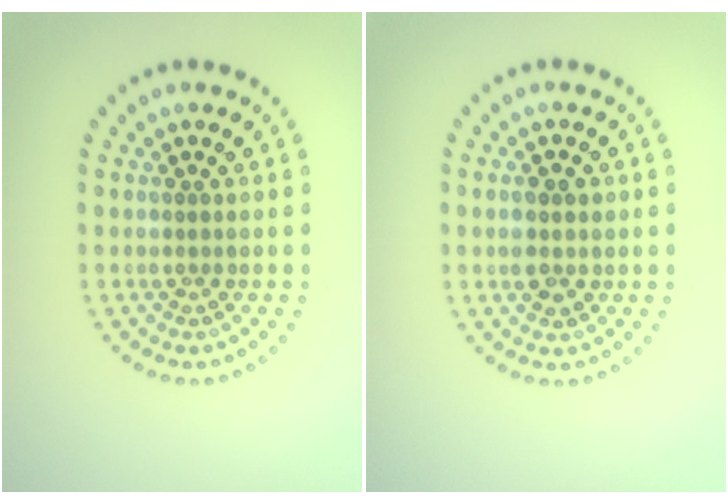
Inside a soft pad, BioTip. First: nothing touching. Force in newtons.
{"total": 1.9, "press": 1.9, "slide": 0.2}